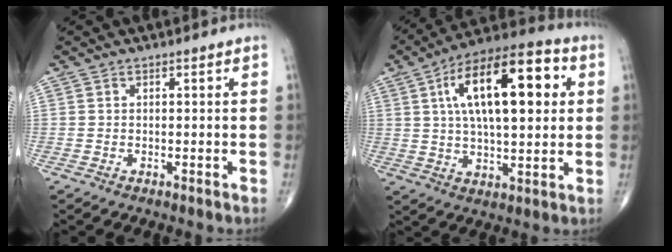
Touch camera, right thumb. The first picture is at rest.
{"total": 20.9, "force": [5.2, 8.7, 18.3], "torque": [-0.280, 0.014, 0.075]}